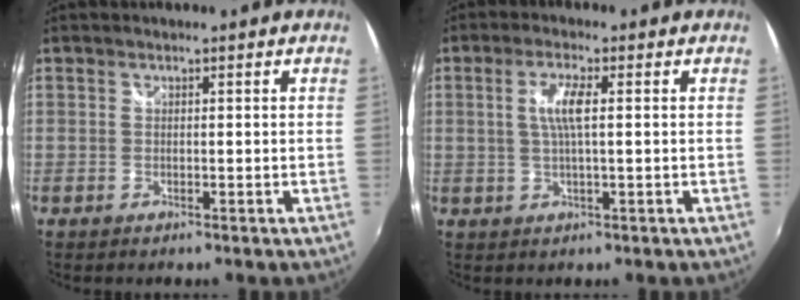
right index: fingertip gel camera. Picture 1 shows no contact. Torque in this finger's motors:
{"motor_torque": [0.88, 0.08, 0.38, 0.10]}